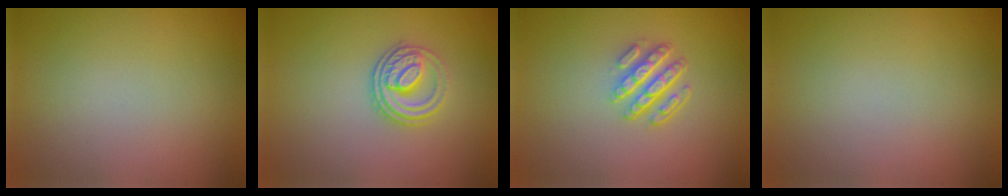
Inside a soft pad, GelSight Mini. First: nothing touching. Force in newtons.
{"total": 3.0, "press": 2.6, "slide": 1.5}
{"total": 4.2, "press": 3.1, "slide": 2.9}
{"total": 0.0}